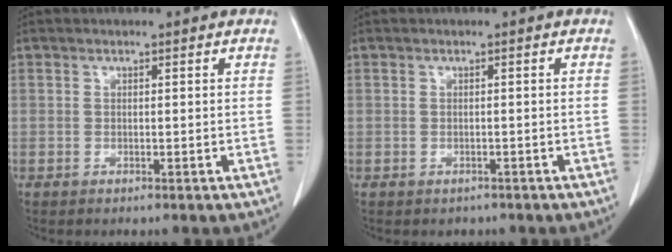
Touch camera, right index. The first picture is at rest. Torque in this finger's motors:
{"motor_torque": [-0.14, -0.08, -0.09, -0.05]}